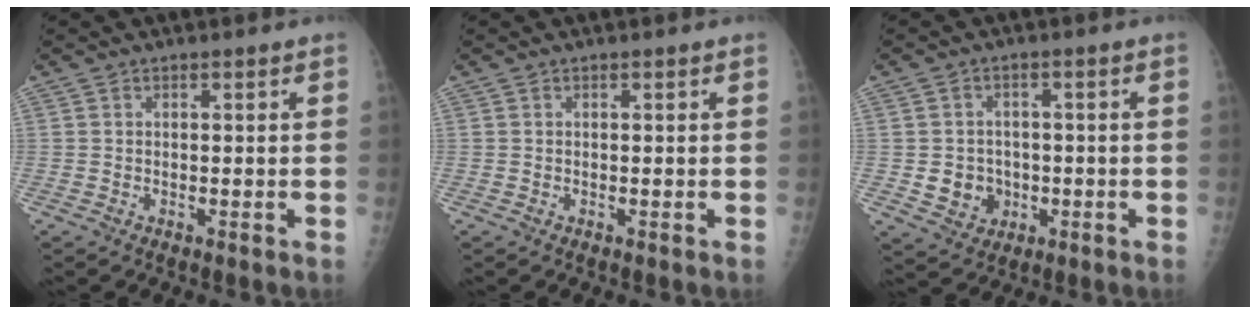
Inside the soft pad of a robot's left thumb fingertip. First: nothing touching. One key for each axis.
{"total": 0.0}
{"total": 5.9, "fx": -1.0, "fy": 5.4, "fz": 2.3, "tx": -0.011, "ty": 0.008, "tz": -0.009}